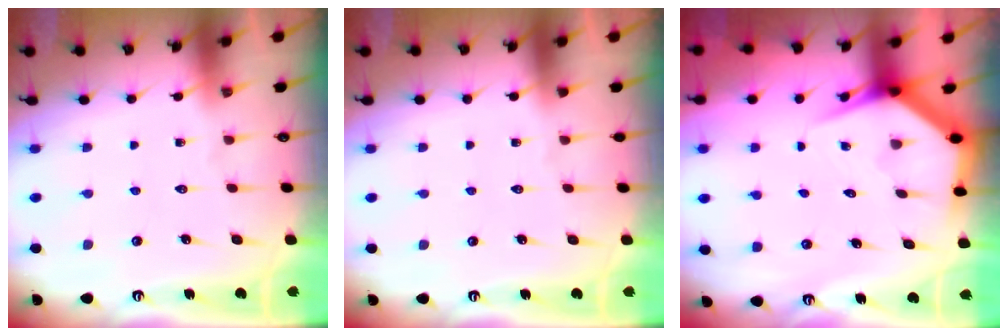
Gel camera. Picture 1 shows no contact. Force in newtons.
{"total": 0.0}
{"total": 4.4, "press": 4.4, "slide": 0.3}